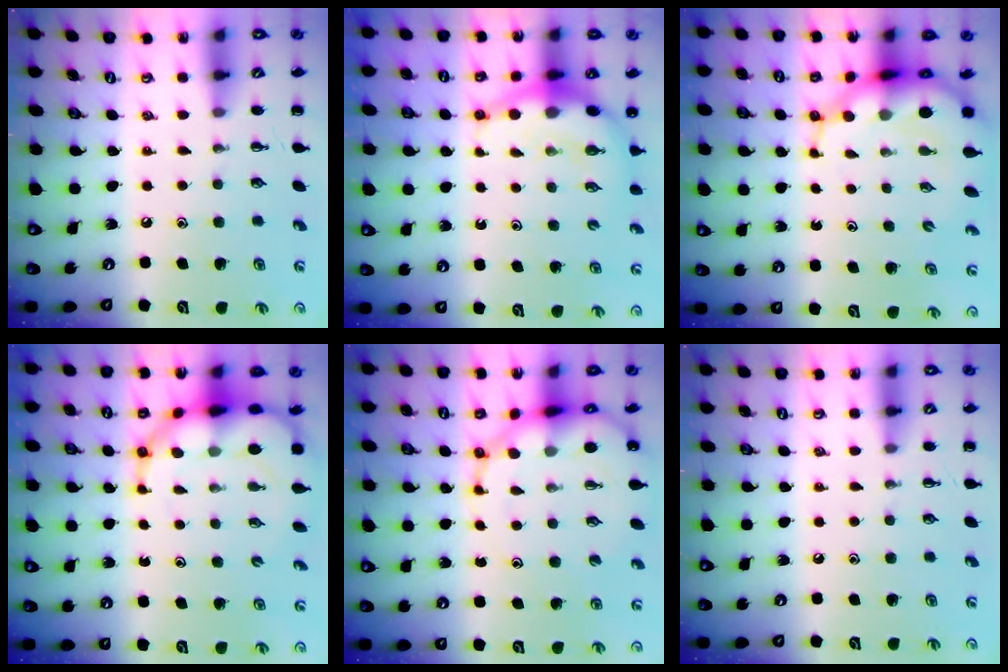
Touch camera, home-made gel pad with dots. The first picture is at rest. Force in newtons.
{"total": 7.1, "press": 7.0, "slide": 1.4}
{"total": 10.1, "press": 9.7, "slide": 2.9}
{"total": 10.6, "press": 10.2, "slide": 3.0}
{"total": 12.2, "press": 11.7, "slide": 3.4}
{"total": 0.0}